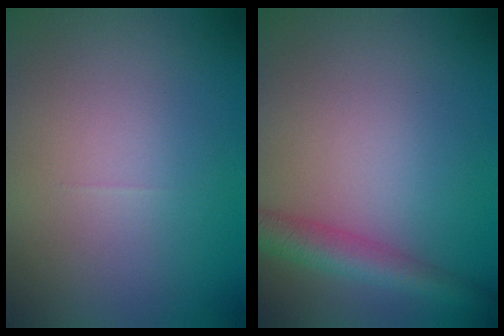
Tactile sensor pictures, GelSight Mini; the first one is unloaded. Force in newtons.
{"total": 3.5, "press": 3.5, "slide": 0.2}